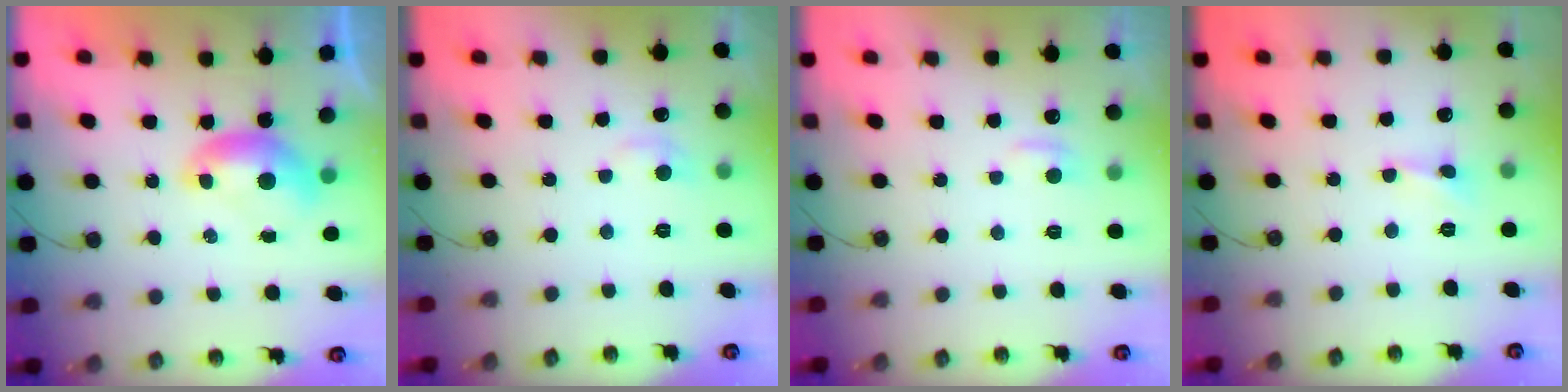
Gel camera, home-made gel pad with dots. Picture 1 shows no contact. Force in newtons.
{"total": 0.8, "press": 0.4, "slide": 0.7}
{"total": 1.1, "press": 0.9, "slide": 0.6}
{"total": 1.3, "press": 1.2, "slide": 0.5}